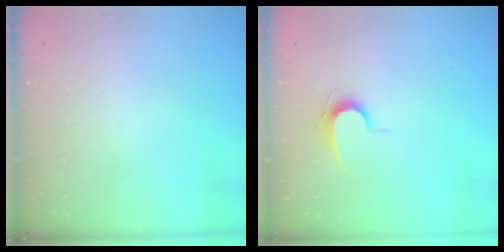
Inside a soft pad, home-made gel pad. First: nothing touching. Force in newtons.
{"total": 6.9, "press": 6.8, "slide": 0.7}